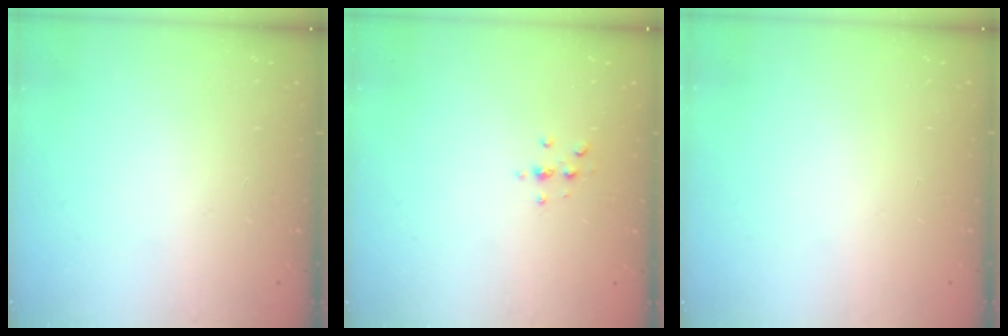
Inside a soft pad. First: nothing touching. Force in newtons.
{"total": 2.1, "press": 2.1, "slide": 0.2}
{"total": 0.0}